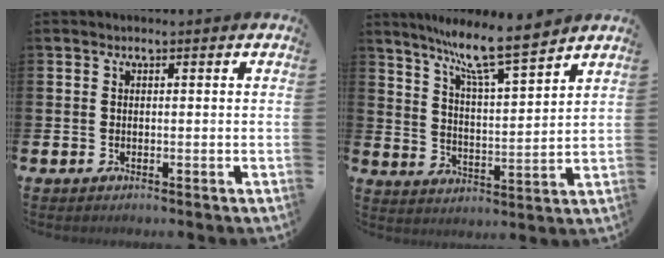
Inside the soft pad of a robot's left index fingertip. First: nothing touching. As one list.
[{"total": 10.0, "force": [8.6, 0.6, 5.0], "torque": [-0.111, -0.051, 0.145]}]